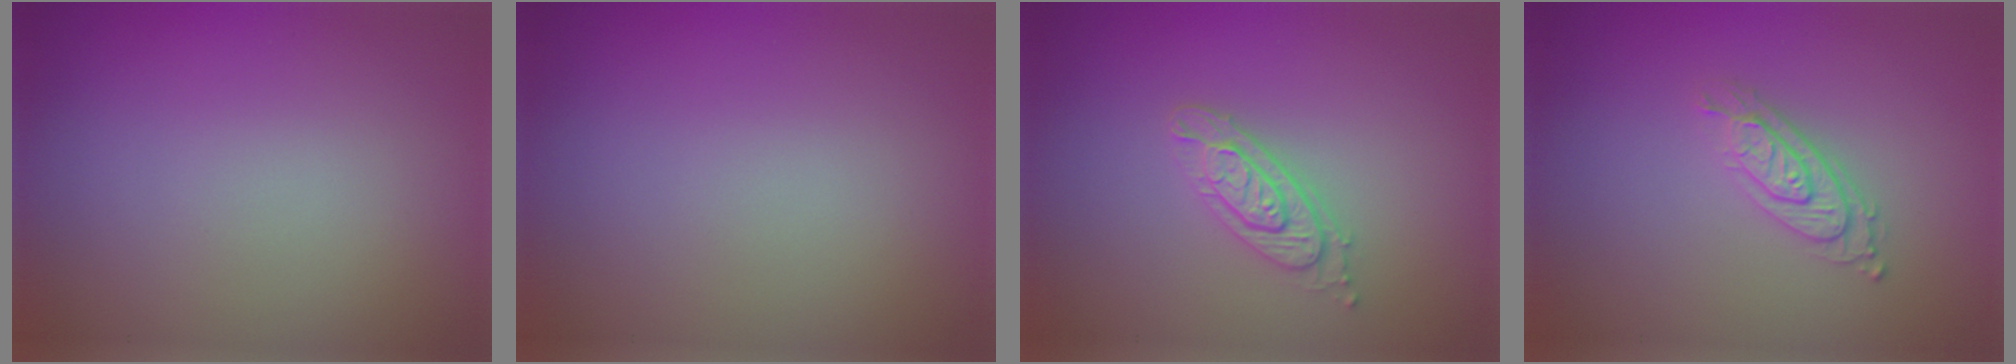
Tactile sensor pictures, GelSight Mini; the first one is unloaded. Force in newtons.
{"total": 0.0}
{"total": 2.6, "press": 2.4, "slide": 1.0}
{"total": 2.8, "press": 2.2, "slide": 1.7}